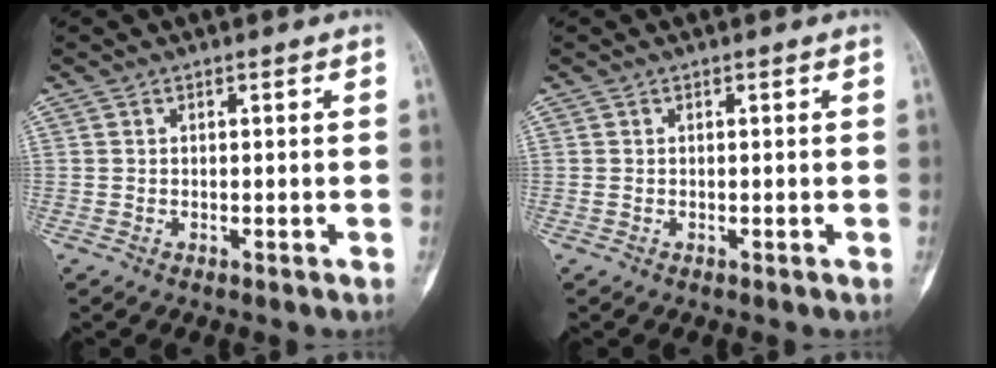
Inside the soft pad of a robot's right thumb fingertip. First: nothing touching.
{"total": 0.0}